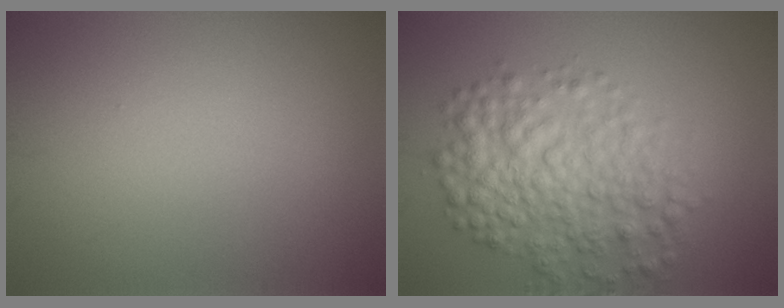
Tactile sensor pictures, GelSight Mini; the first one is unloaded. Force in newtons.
{"total": 6.3, "press": 6.3, "slide": 0.1}